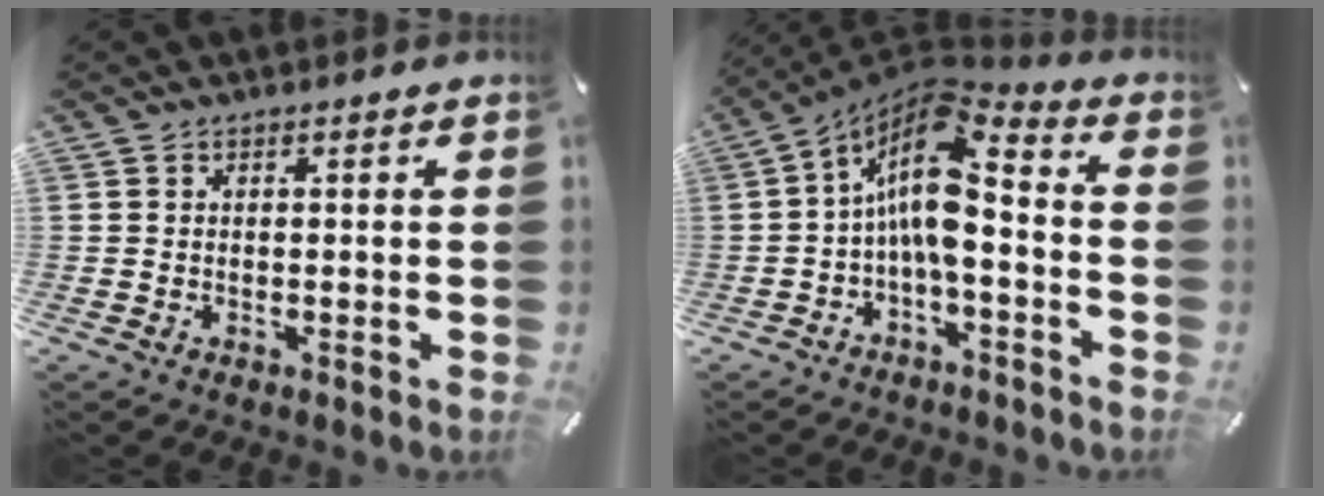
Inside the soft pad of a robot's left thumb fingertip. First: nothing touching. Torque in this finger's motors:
{"motor_torque": [2.20, 2.81, 1.49, 0.99, 0.62]}